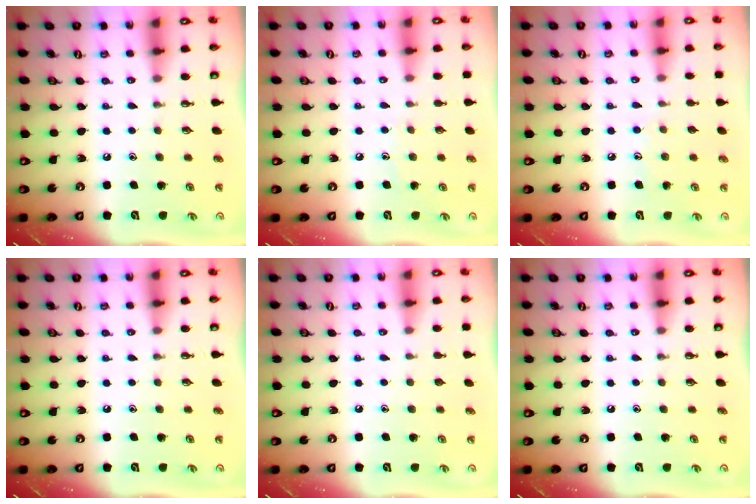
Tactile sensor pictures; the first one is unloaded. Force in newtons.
{"total": 3.9, "press": 3.9, "slide": 0.4}
{"total": 5.4, "press": 5.4, "slide": 0.5}
{"total": 0.0}
{"total": 0.0}
{"total": 0.0}